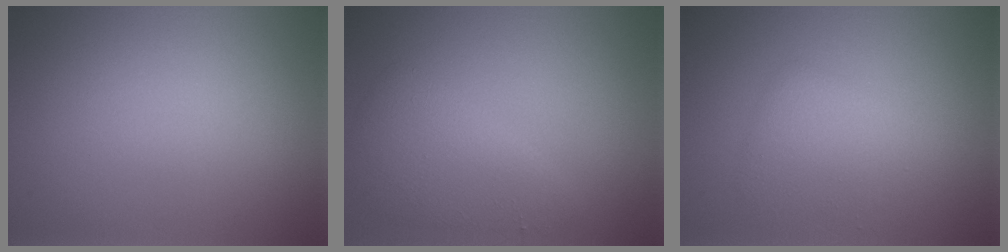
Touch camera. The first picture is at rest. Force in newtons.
{"total": 3.9, "press": 3.9, "slide": 0.1}
{"total": 2.7, "press": 2.7, "slide": 0.1}